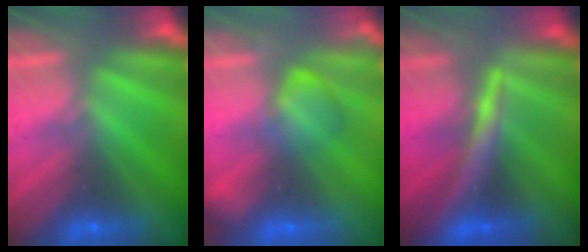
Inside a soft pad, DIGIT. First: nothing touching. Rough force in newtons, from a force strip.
{"total": 2.4}
{"total": 4.5}